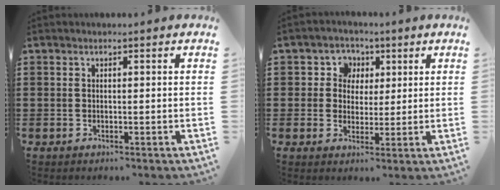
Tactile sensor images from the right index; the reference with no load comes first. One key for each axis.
{"total": 4.1, "fx": 1.0, "fy": 4.0, "fz": 0.6, "tx": -0.029, "ty": 0.010, "tz": 0.012}